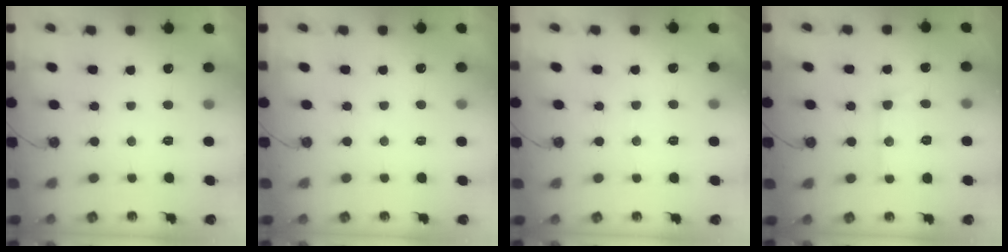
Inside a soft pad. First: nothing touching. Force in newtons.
{"total": 2.7, "press": 2.7, "slide": 0.5}
{"total": 4.9, "press": 4.9, "slide": 0.8}
{"total": 10.8, "press": 10.8, "slide": 0.4}